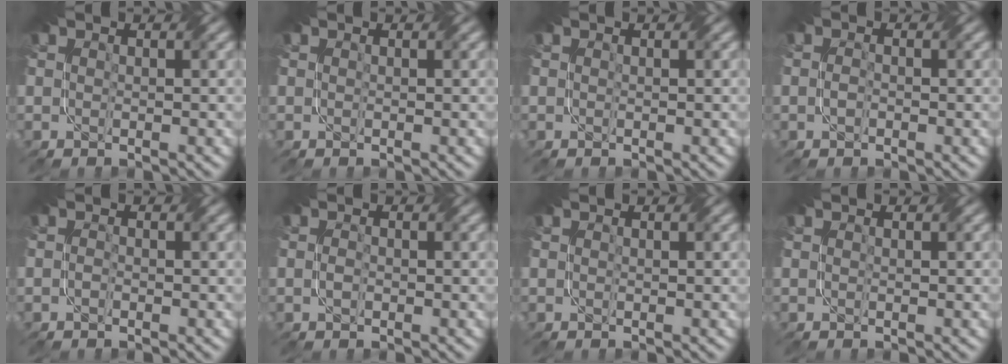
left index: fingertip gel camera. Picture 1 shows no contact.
{"total": 0.0}
{"total": 0.0}
{"total": 1.2, "force": [-1.0, 0.3, 0.5], "torque": [-0.008, -0.003, -0.022]}
{"total": 0.9, "force": [-0.9, 0.1, 0.3], "torque": [0.001, -0.003, -0.020]}
{"total": 1.1, "force": [-0.9, 0.3, 0.5], "torque": [-0.008, -0.003, -0.019]}
{"total": 0.0}
{"total": 0.0}